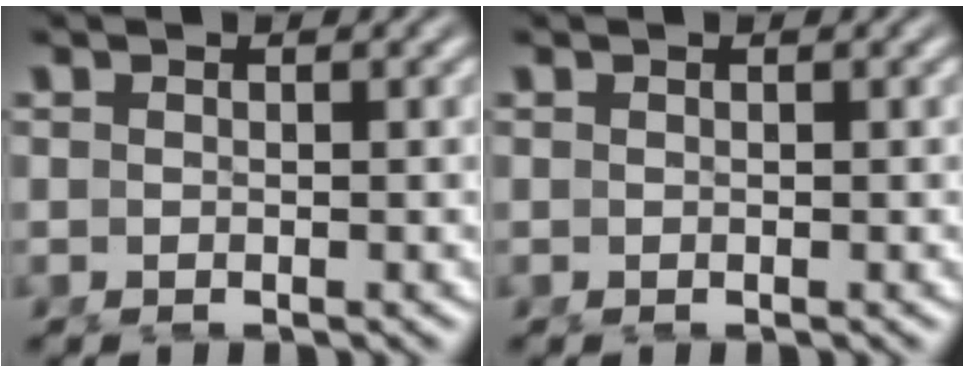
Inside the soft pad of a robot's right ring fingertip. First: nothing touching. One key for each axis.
{"total": 0.0}